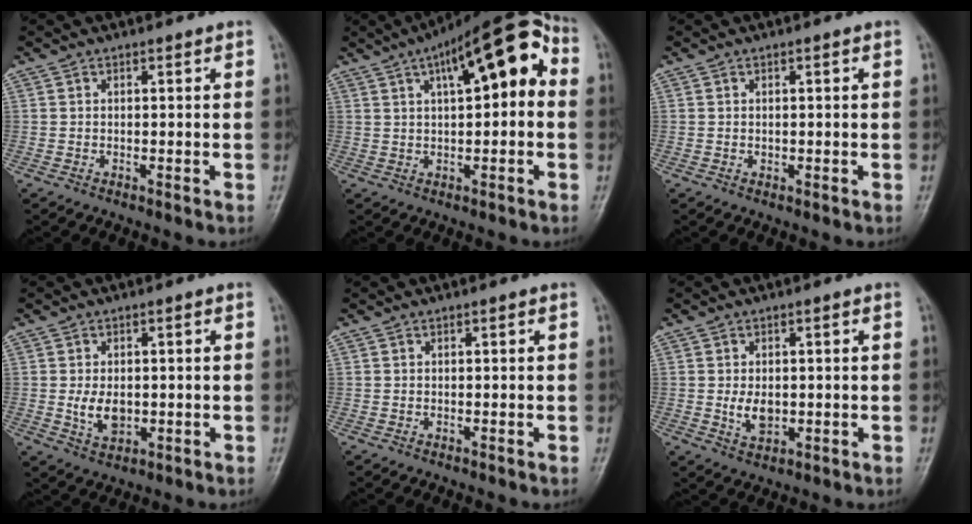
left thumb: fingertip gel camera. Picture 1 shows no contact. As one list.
[{"total": 15.2, "force": [4.0, 5.8, 13.4], "torque": [-0.166, 0.038, 0.050]}, {"total": 0.6, "force": [0.1, 0.4, 0.4], "torque": [-0.007, 0.003, 0.004]}, {"total": 5.4, "force": [-0.4, 3.5, 4.1], "torque": [-0.062, -0.004, 0.000]}, {"total": 0.0}, {"total": 4.6, "force": [-0.2, 3.0, 3.4], "torque": [-0.050, -0.003, 0.003]}]